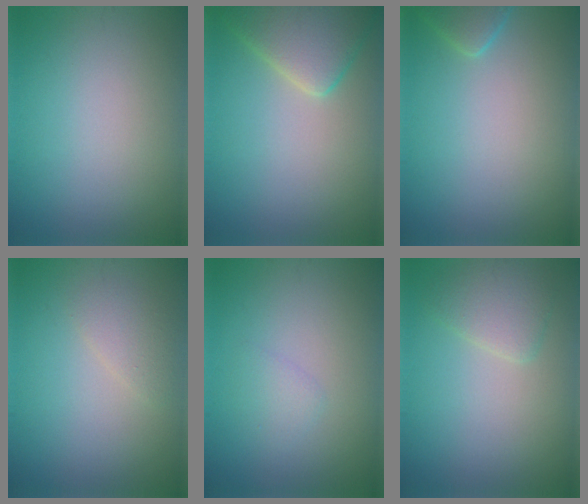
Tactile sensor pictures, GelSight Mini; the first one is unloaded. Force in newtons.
{"total": 5.1, "press": 5.1, "slide": 0.5}
{"total": 1.9, "press": 1.9, "slide": 0.2}
{"total": 1.5, "press": 1.5, "slide": 0.1}
{"total": 1.2, "press": 1.1, "slide": 0.1}
{"total": 2.5, "press": 2.5, "slide": 0.2}